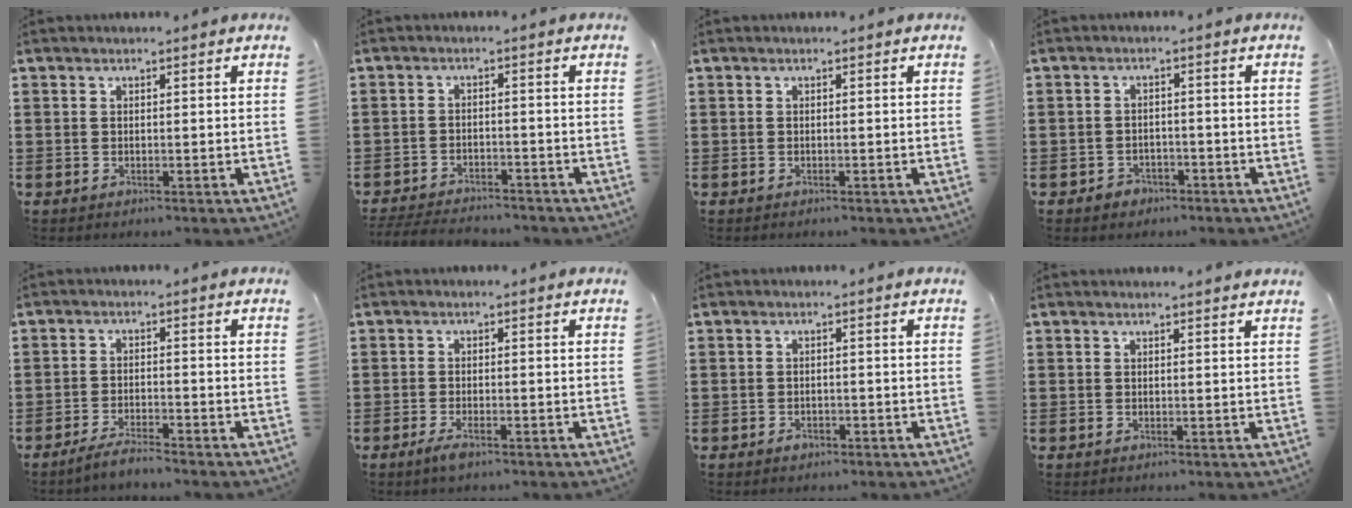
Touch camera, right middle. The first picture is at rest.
{"total": 3.8, "force": [-3.7, 0.5, 0.4], "torque": [-0.016, -0.003, -0.079]}
{"total": 0.0}
{"total": 1.9, "force": [-1.7, 0.9, 0.2], "torque": [-0.011, 0.000, -0.037]}
{"total": 3.0, "force": [-2.8, -0.1, 1.1], "torque": [-0.019, 0.002, -0.053]}
{"total": 2.1, "force": [-1.2, 0.5, 1.7], "torque": [-0.035, -0.004, -0.024]}
{"total": 1.1, "force": [-0.8, 0.6, 0.4], "torque": [-0.012, -0.003, -0.016]}
{"total": 0.8, "force": [0.7, 0.0, 0.2], "torque": [0.003, -0.003, 0.012]}